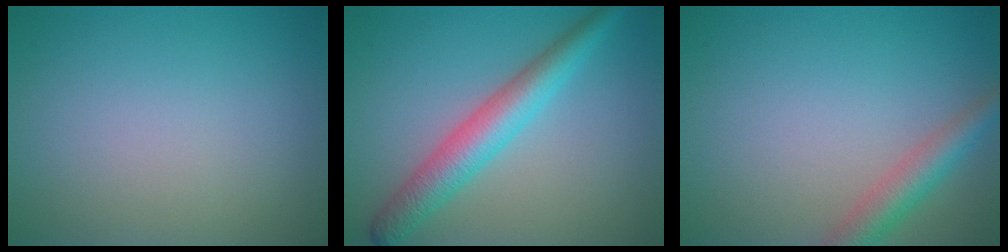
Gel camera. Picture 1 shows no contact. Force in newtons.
{"total": 4.7, "press": 4.7, "slide": 0.1}
{"total": 3.3, "press": 3.3, "slide": 0.1}